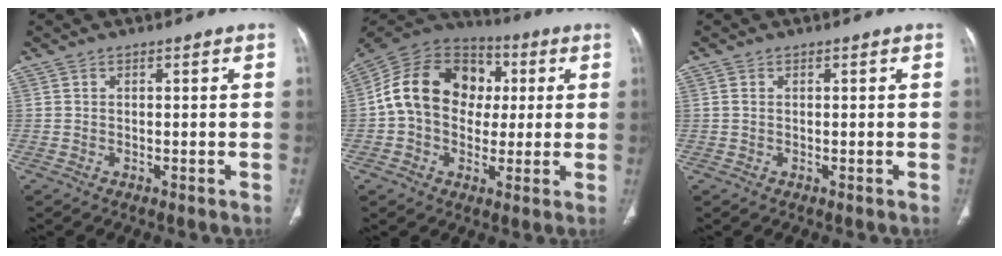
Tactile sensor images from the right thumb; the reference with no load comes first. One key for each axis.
{"total": 17.9, "fx": 1.6, "fy": 14.0, "fz": 11.0, "tx": -0.170, "ty": 0.032, "tz": 0.020}
{"total": 1.0, "fx": 0.2, "fy": 0.7, "fz": 0.7, "tx": -0.020, "ty": 0.004, "tz": 0.009}